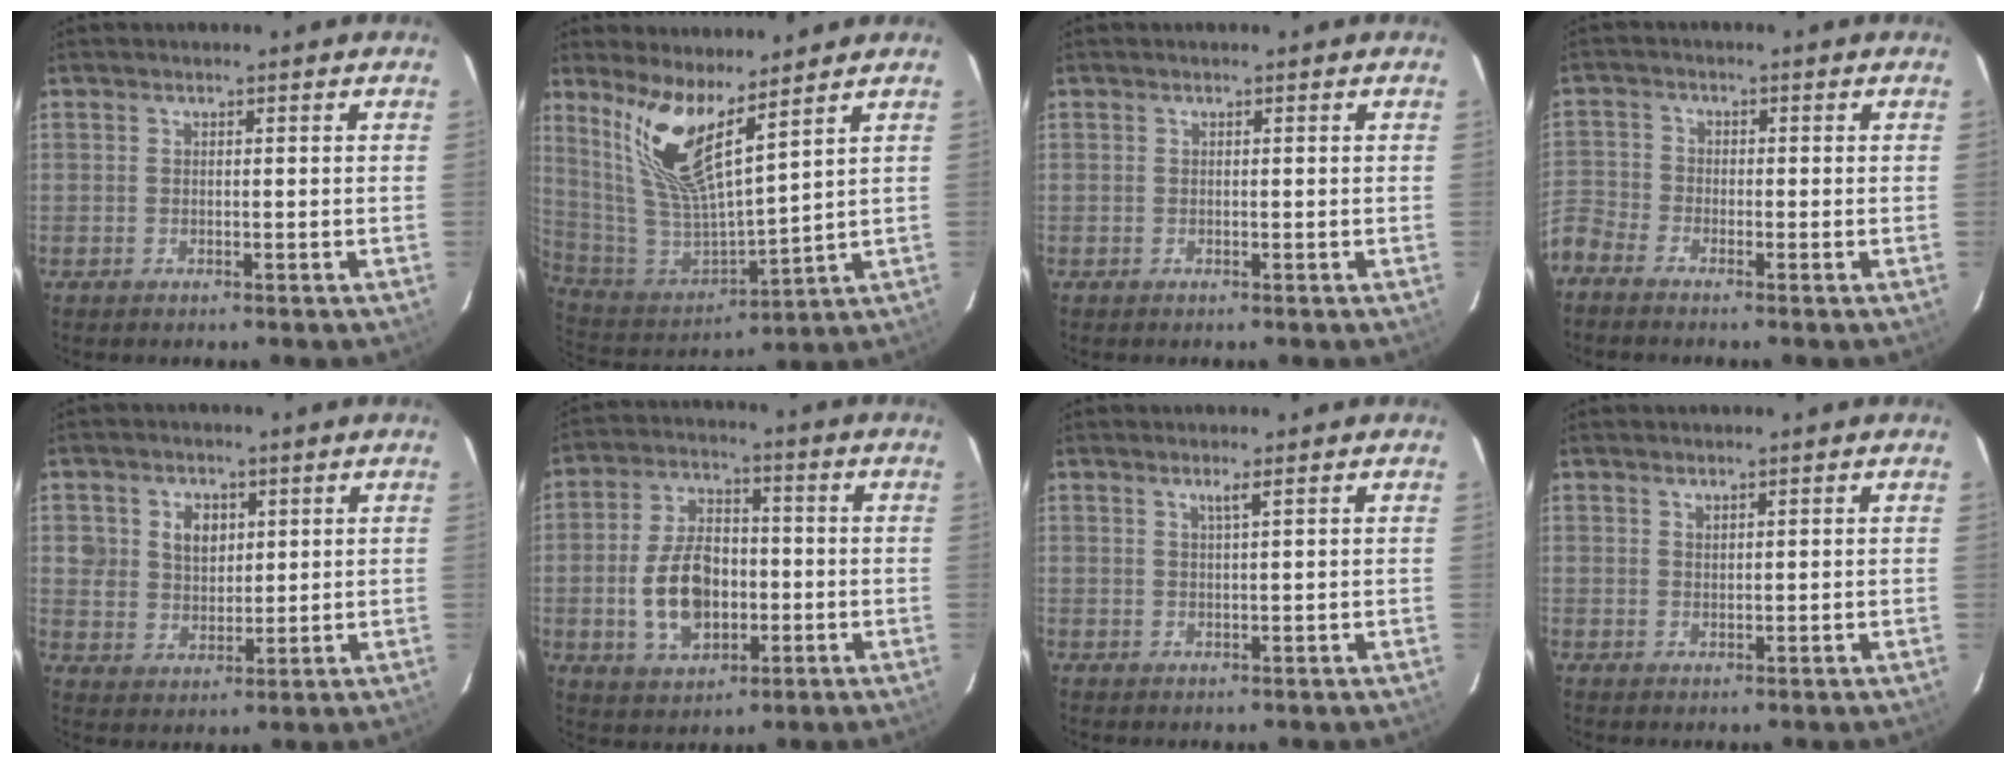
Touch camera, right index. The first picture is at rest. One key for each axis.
{"total": 14.0, "fx": 9.5, "fy": 2.7, "fz": 9.9, "tx": -0.192, "ty": -0.010, "tz": 0.202}
{"total": 0.0}
{"total": 4.9, "fx": -3.6, "fy": 3.2, "fz": 0.8, "tx": -0.030, "ty": -0.002, "tz": -0.092}
{"total": 6.7, "fx": 2.3, "fy": 5.6, "fz": 3.0, "tx": -0.058, "ty": 0.013, "tz": 0.047}
{"total": 12.1, "fx": -2.2, "fy": 7.6, "fz": 9.2, "tx": -0.187, "ty": 0.014, "tz": -0.027}
{"total": 1.4, "fx": 0.9, "fy": -0.4, "fz": 1.1, "tx": -0.017, "ty": -0.002, "tz": 0.015}
{"total": 1.1, "fx": 1.0, "fy": 0.4, "fz": 0.3, "tx": -0.004, "ty": 0.001, "tz": 0.018}